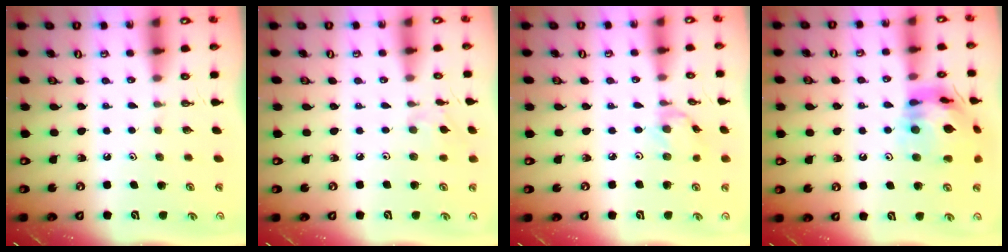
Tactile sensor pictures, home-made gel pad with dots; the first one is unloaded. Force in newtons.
{"total": 3.9, "press": 3.9, "slide": 0.6}
{"total": 2.4, "press": 2.4, "slide": 0.1}
{"total": 18.3, "press": 18.2, "slide": 1.9}